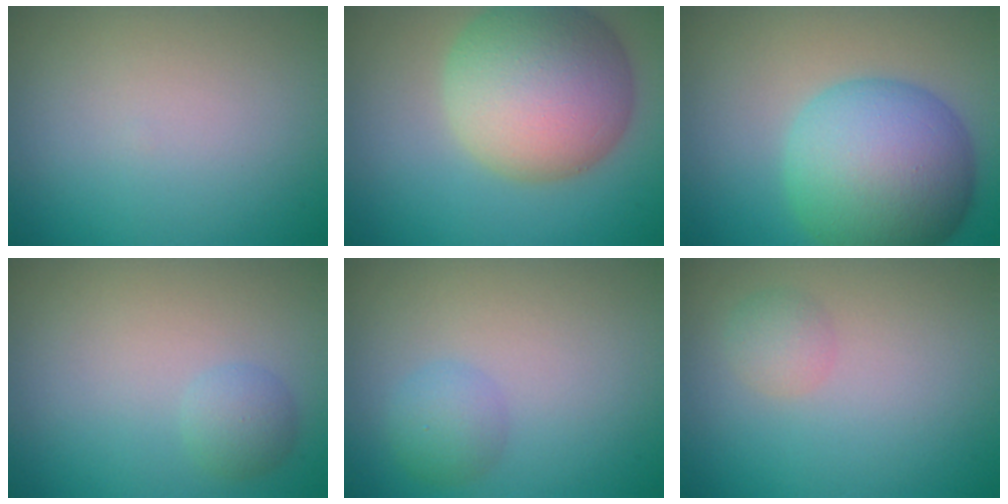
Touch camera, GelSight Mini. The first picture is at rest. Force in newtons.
{"total": 10.5, "press": 10.5, "slide": 0.6}
{"total": 10.9, "press": 10.9, "slide": 0.2}
{"total": 1.6, "press": 1.6, "slide": 0.1}
{"total": 1.9, "press": 1.9, "slide": 0.1}
{"total": 1.4, "press": 1.4, "slide": 0.1}